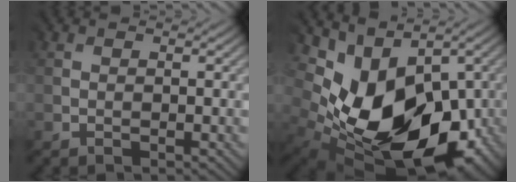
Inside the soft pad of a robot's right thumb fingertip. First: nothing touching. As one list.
[{"total": 13.5, "force": [0.0, 9.4, 9.8], "torque": [-0.156, -0.031, 0.023]}]